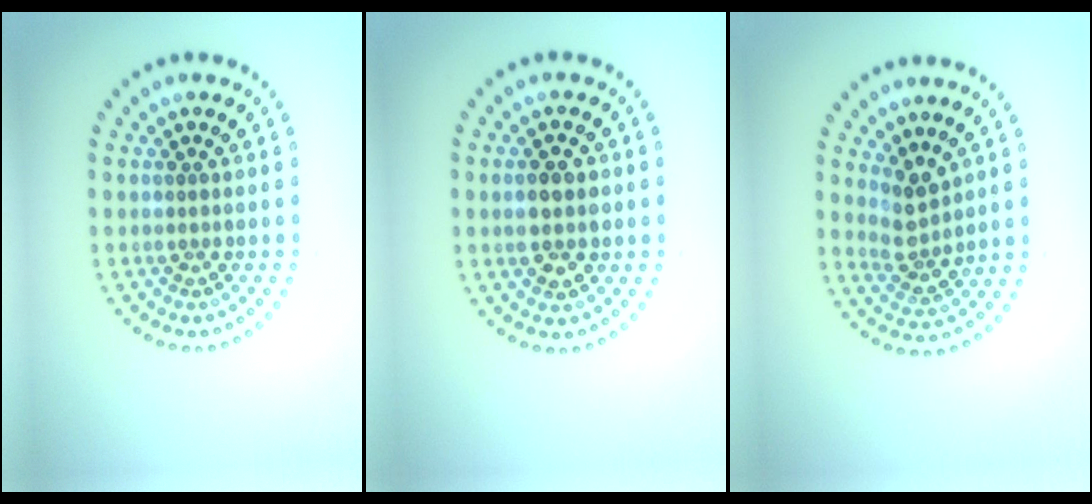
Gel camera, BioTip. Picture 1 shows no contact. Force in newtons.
{"total": 2.7, "press": 2.7, "slide": 0.1}
{"total": 2.7, "press": 2.0, "slide": 1.9}